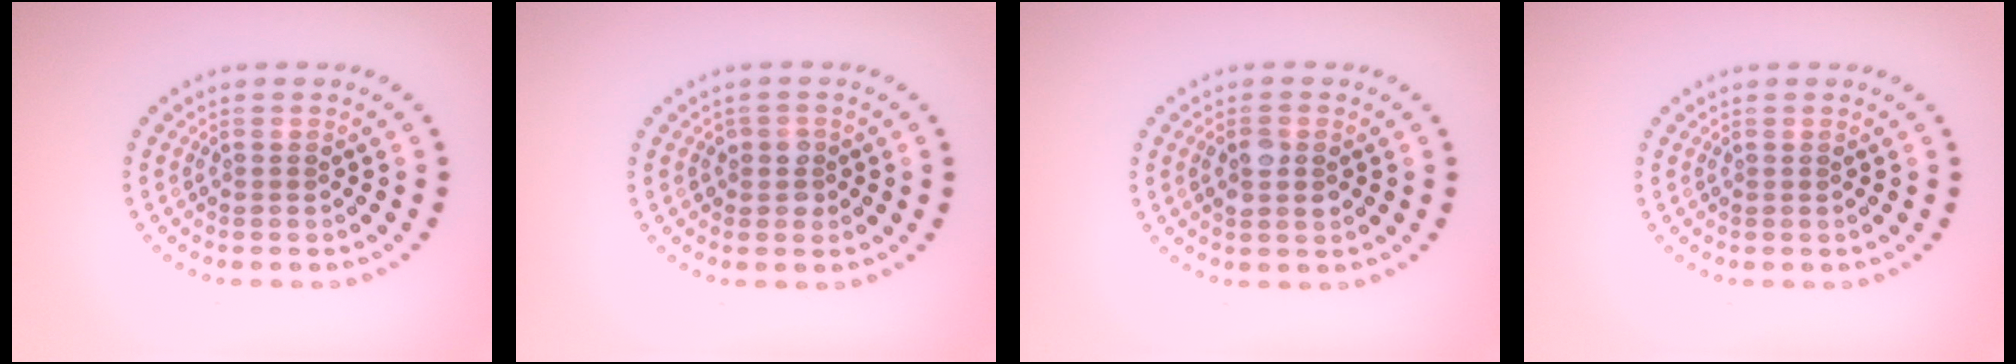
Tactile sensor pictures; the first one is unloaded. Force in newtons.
{"total": 1.6, "press": 1.5, "slide": 0.6}
{"total": 2.0, "press": 2.0, "slide": 0.2}
{"total": 0.0}